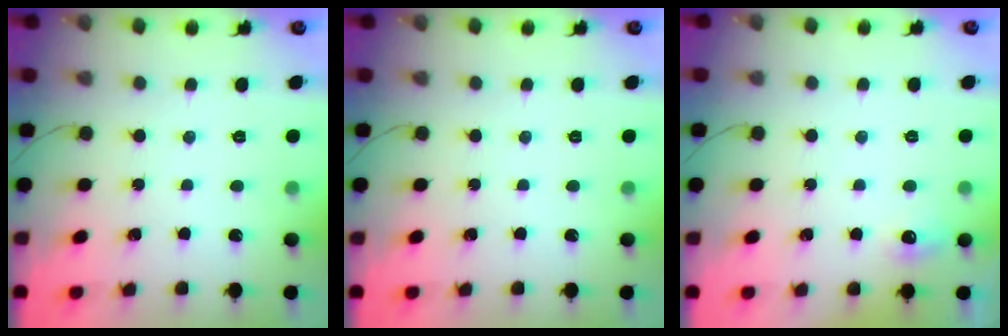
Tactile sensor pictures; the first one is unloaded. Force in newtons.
{"total": 0.0}
{"total": 12.3, "press": 5.1, "slide": 11.2}